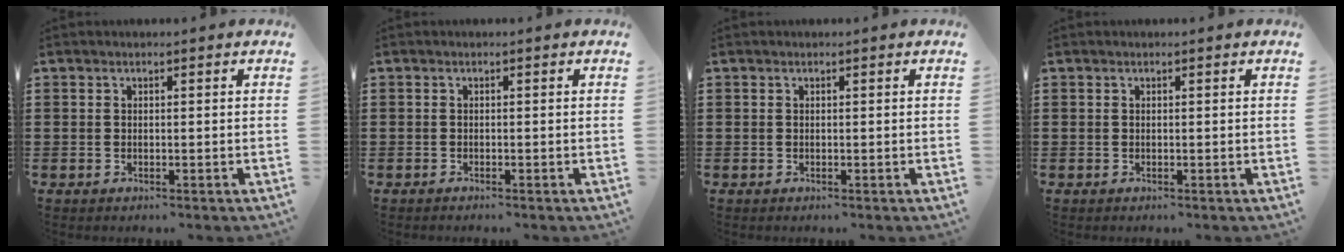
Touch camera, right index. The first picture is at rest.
{"total": 0.6, "force": [-0.6, -0.1, 0.1], "torque": [-0.003, -0.004, -0.012]}
{"total": 0.0}
{"total": 0.0}